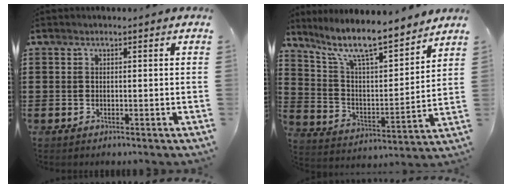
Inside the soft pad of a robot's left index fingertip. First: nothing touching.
{"total": 10.2, "force": [8.5, 1.4, 5.4], "torque": [-0.138, -0.053, 0.144]}